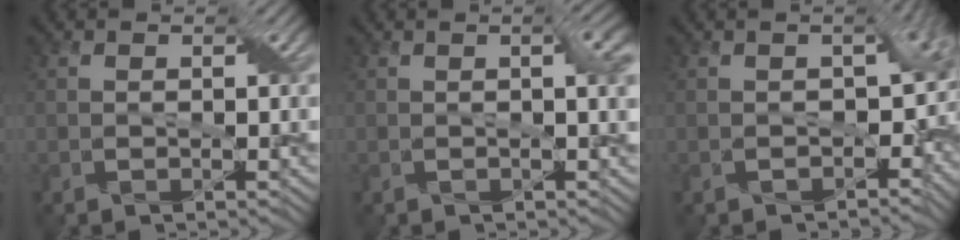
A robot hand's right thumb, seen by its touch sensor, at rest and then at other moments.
{"total": 2.6, "force": [0.0, 0.6, 2.5], "torque": [-0.038, 0.004, -0.004]}
{"total": 7.5, "force": [-1.2, 5.1, 5.4], "torque": [-0.040, -0.029, -0.004]}